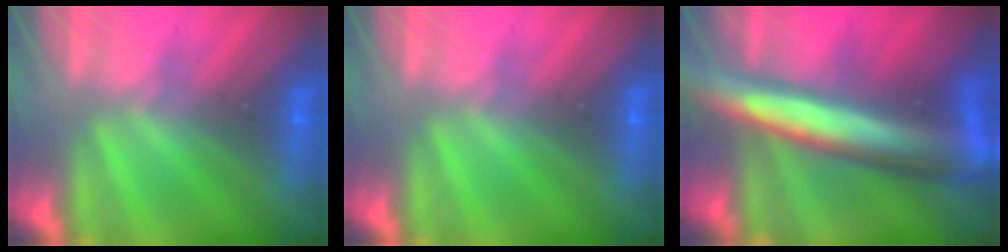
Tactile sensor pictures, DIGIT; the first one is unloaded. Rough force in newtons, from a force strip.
{"total": 0.0}
{"total": 6.9}